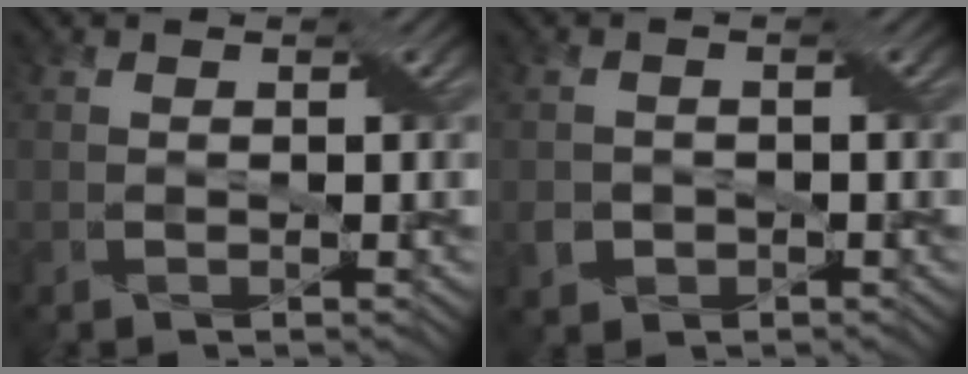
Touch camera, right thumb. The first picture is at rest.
{"total": 2.1, "force": [-0.7, 1.8, 0.7], "torque": [-0.017, -0.005, -0.013]}